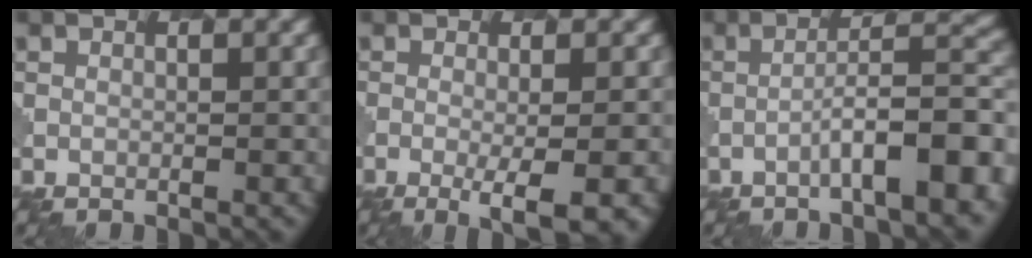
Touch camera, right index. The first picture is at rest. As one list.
[{"total": 4.9, "force": [-1.7, 1.2, 4.5], "torque": [-0.064, -0.003, -0.023]}, {"total": 8.3, "force": [-3.9, 1.7, 7.1], "torque": [-0.096, 0.026, -0.056]}]